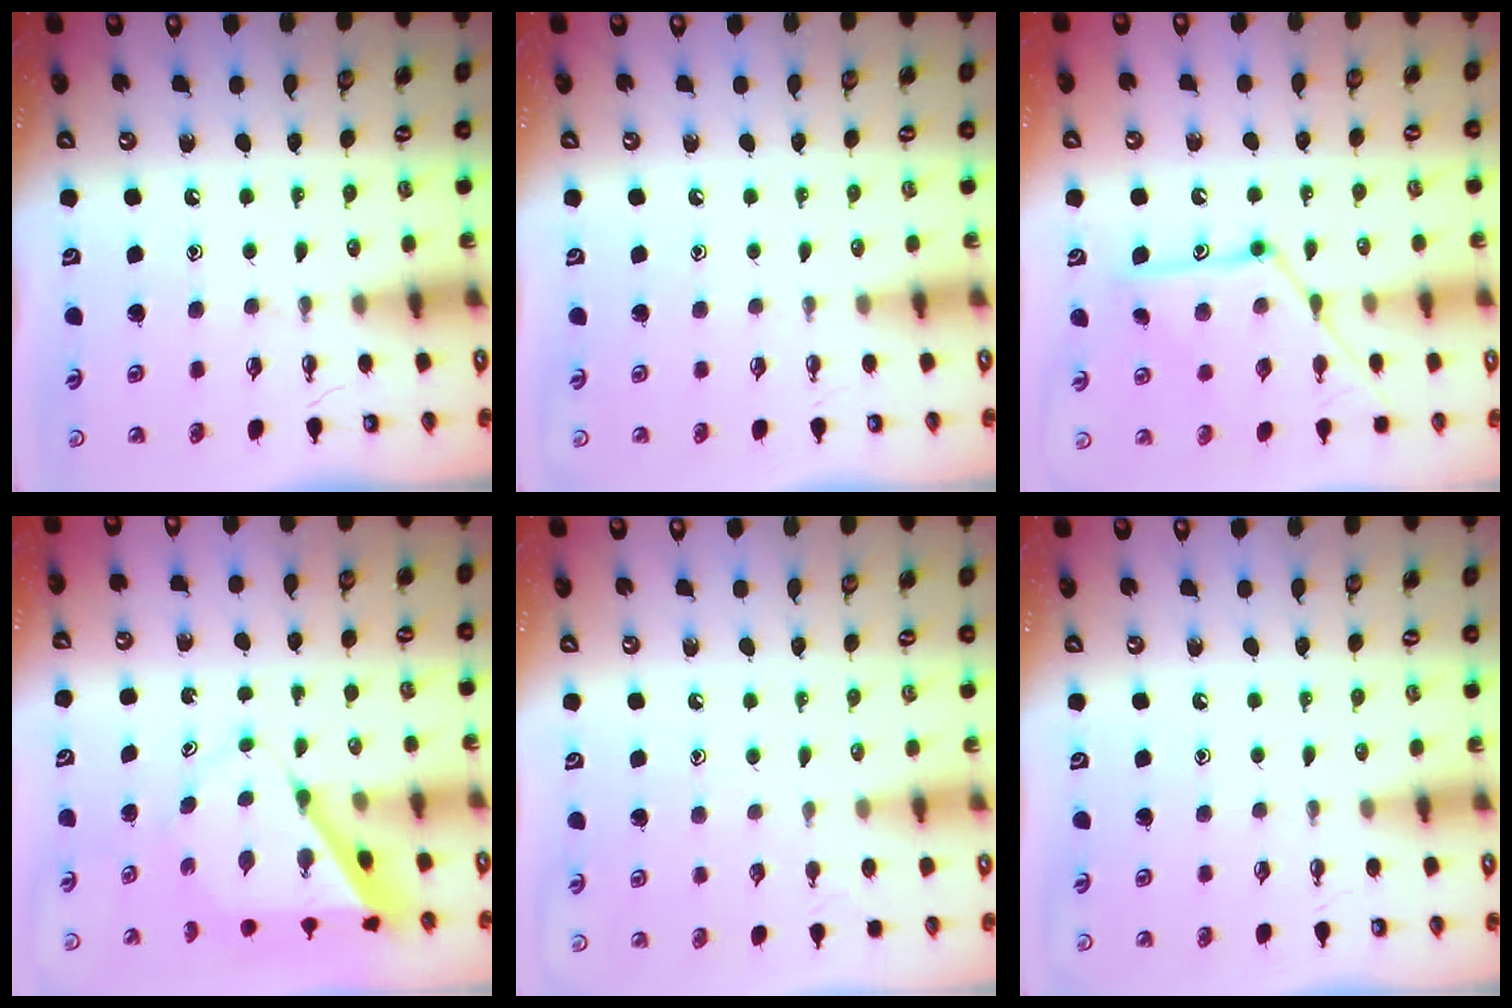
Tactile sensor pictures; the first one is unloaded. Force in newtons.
{"total": 0.0}
{"total": 12.9, "press": 12.8, "slide": 0.6}
{"total": 7.6, "press": 7.5, "slide": 0.5}
{"total": 3.3, "press": 3.2, "slide": 0.3}
{"total": 0.0}